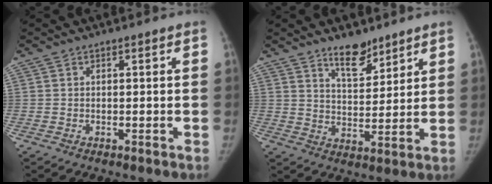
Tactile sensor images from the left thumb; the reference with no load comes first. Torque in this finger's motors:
{"motor_torque": [0.58, -0.27, 0.58, -0.69, 0.15]}